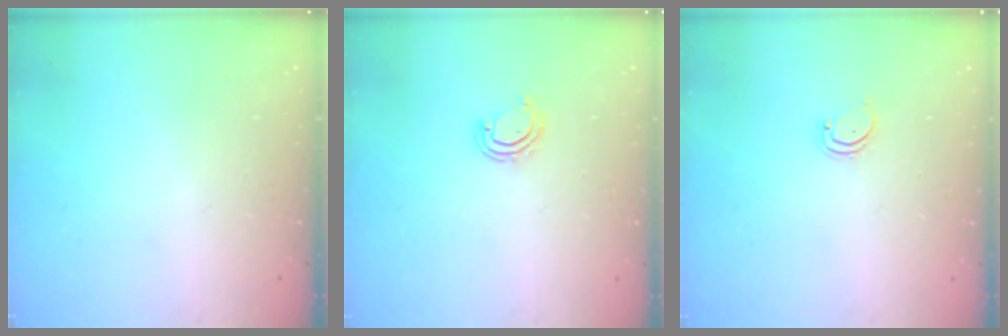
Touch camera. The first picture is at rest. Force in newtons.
{"total": 5.0, "press": 5.0, "slide": 0.3}
{"total": 1.9, "press": 1.9, "slide": 0.2}